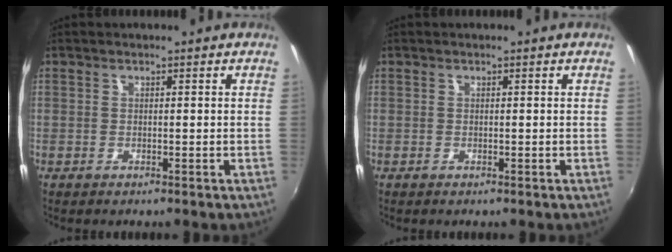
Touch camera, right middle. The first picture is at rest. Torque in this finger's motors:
{"motor_torque": [0.12, -0.29, 0.11, 0.00]}